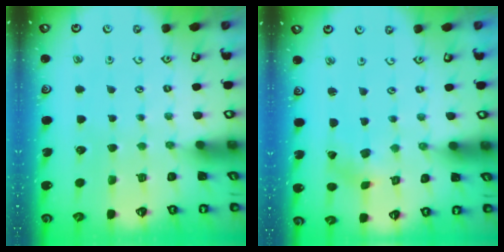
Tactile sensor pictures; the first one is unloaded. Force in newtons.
{"total": 1.1, "press": 1.1, "slide": 0.2}